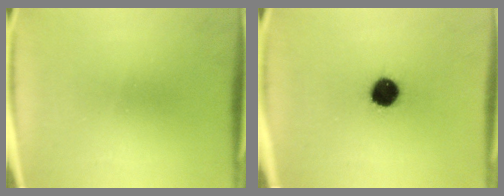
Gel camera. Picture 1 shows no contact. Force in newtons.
{"total": 9.2}